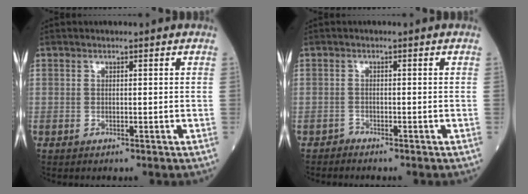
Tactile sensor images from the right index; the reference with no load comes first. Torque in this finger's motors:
{"motor_torque": [-0.05, 0.10, -0.09, -0.04]}